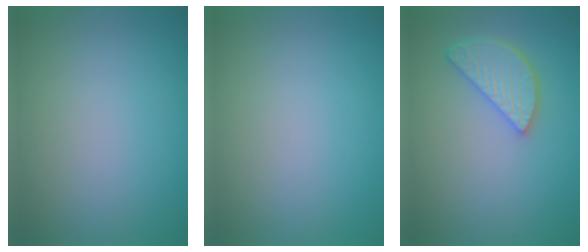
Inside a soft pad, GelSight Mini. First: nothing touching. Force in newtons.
{"total": 0.0}
{"total": 3.7, "press": 3.2, "slide": 1.8}